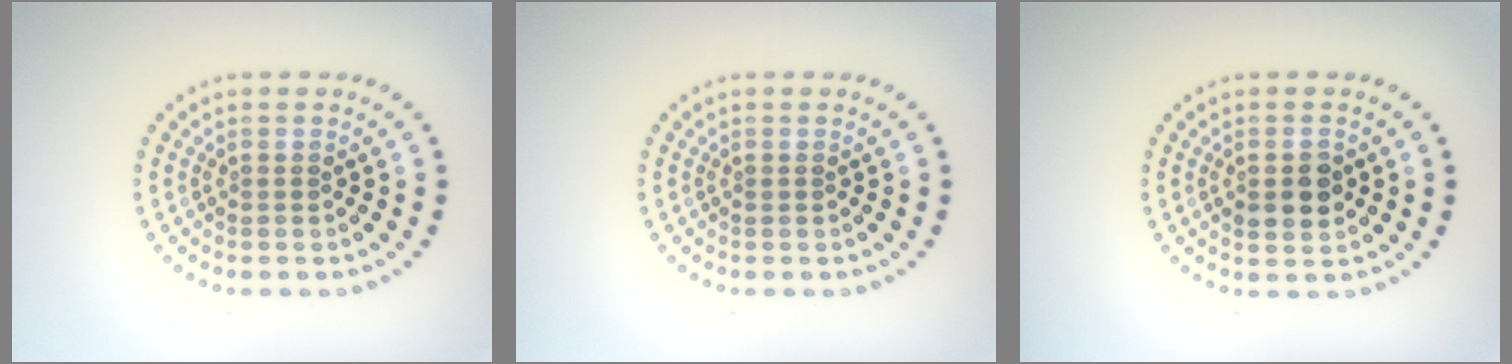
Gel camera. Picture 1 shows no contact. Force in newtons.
{"total": 0.0}
{"total": 3.0, "press": 2.9, "slide": 0.2}